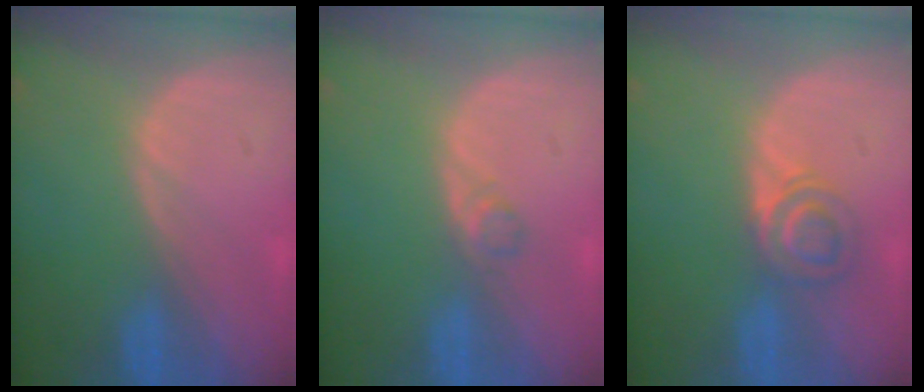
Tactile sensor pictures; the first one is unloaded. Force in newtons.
{"total": 1.4, "press": 1.4, "slide": 0.1}
{"total": 4.4, "press": 4.3, "slide": 0.9}